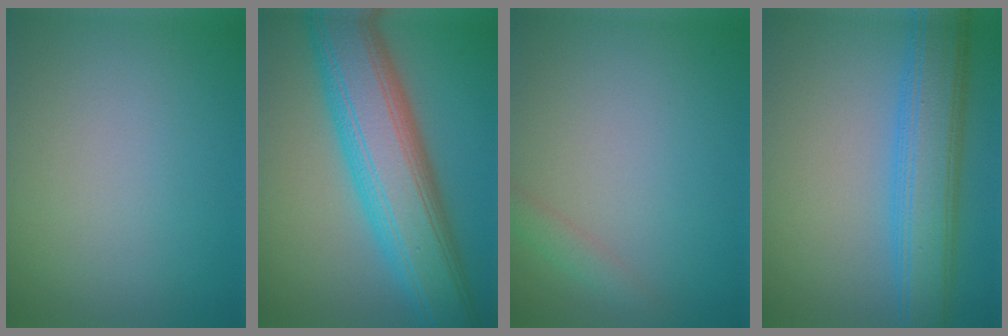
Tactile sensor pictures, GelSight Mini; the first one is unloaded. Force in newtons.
{"total": 11.2, "press": 11.2, "slide": 0.2}
{"total": 1.4, "press": 1.4, "slide": 0.0}
{"total": 6.8, "press": 6.8, "slide": 0.3}